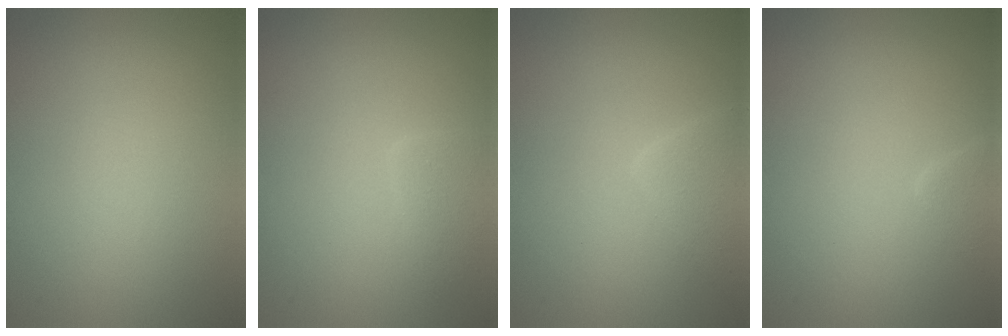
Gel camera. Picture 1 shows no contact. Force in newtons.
{"total": 1.7, "press": 1.7, "slide": 0.1}
{"total": 2.3, "press": 2.3, "slide": 0.0}
{"total": 1.2, "press": 1.2, "slide": 0.1}